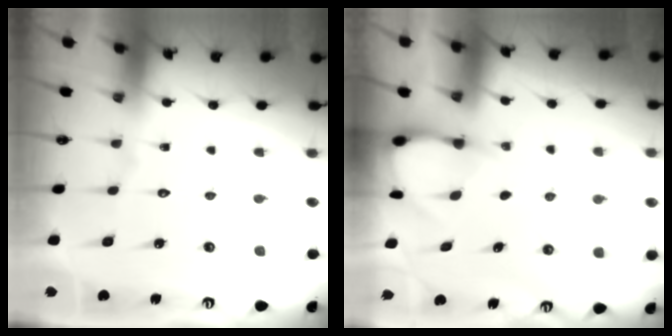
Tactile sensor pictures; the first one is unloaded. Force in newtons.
{"total": 3.2, "press": 3.2, "slide": 0.3}